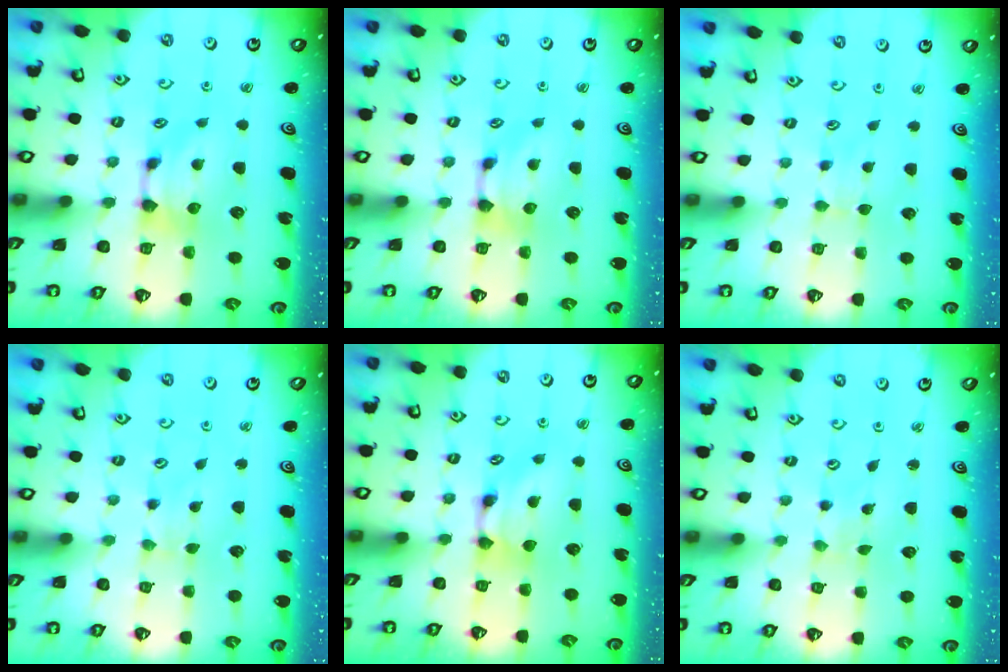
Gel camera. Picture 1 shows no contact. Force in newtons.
{"total": 0.0}
{"total": 2.8, "press": 2.8, "slide": 0.5}
{"total": 2.0, "press": 2.0, "slide": 0.1}
{"total": 1.6, "press": 1.6, "slide": 0.1}
{"total": 5.2, "press": 5.2, "slide": 0.2}